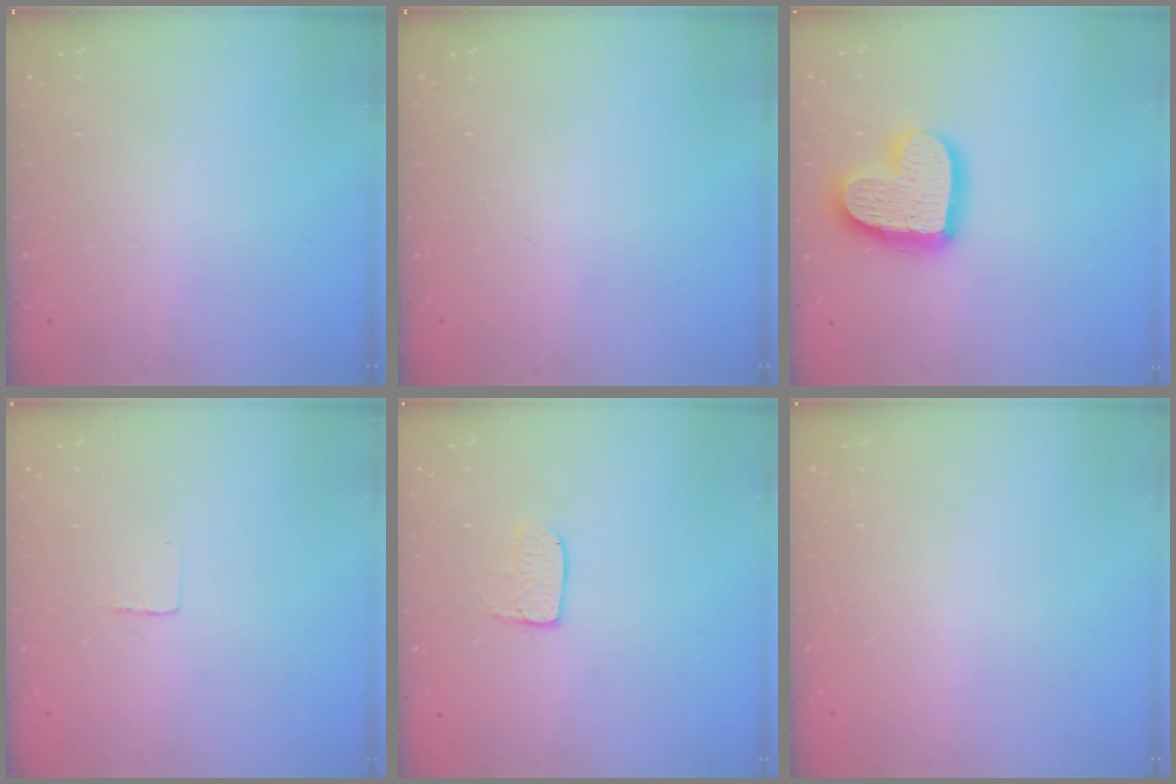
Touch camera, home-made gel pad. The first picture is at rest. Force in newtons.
{"total": 0.0}
{"total": 16.4, "press": 16.4, "slide": 1.0}
{"total": 2.3, "press": 2.3, "slide": 0.1}
{"total": 5.2, "press": 5.2, "slide": 0.3}
{"total": 0.0}